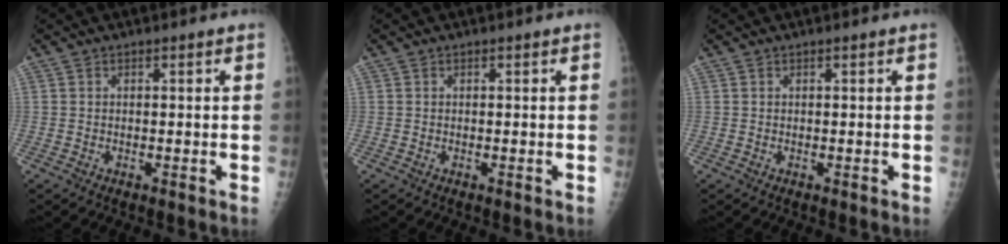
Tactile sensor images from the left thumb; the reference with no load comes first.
{"total": 0.0}
{"total": 0.0}